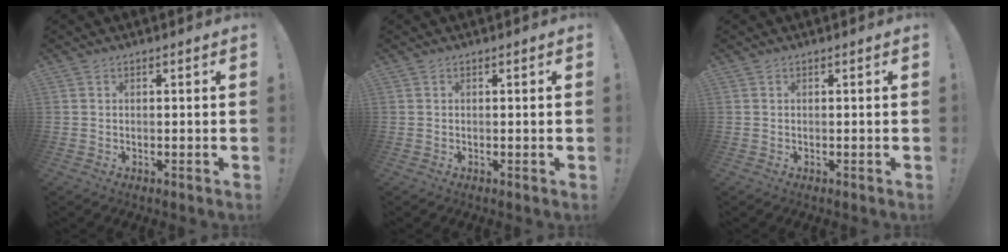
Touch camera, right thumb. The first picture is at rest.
{"total": 0.0}
{"total": 0.0}